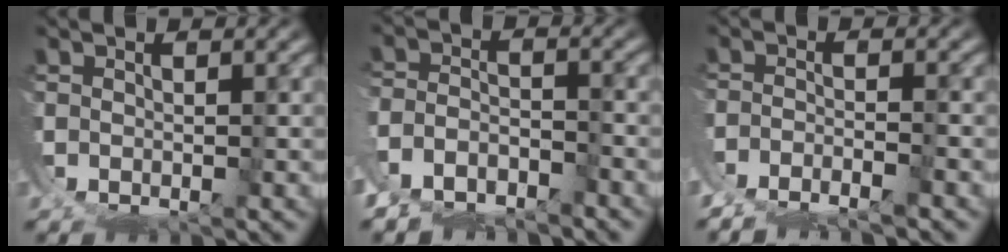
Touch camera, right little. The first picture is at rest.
{"total": 6.1, "force": [-3.9, 4.1, 2.3], "torque": [-0.049, -0.022, -0.066]}
{"total": 4.1, "force": [-3.7, 0.3, 1.7], "torque": [-0.021, -0.003, -0.061]}